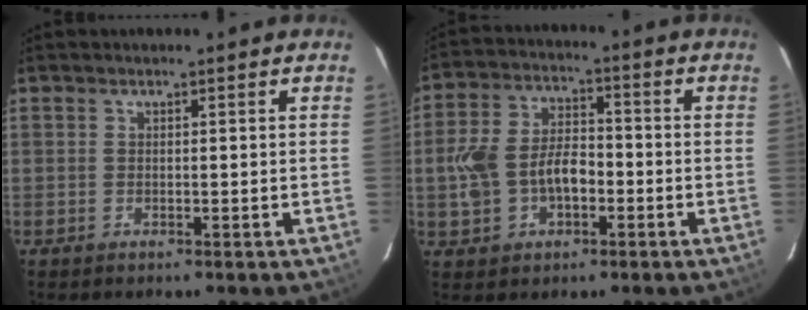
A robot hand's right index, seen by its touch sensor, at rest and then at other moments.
{"total": 10.9, "force": [-2.5, 7.1, 7.9], "torque": [-0.169, 0.018, -0.037]}